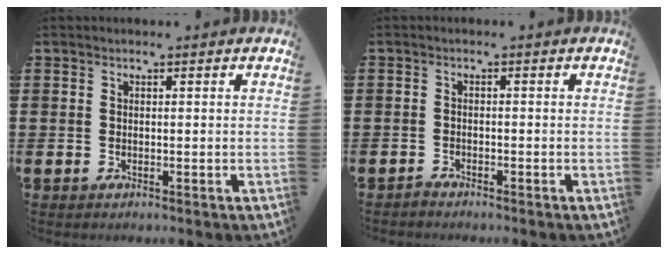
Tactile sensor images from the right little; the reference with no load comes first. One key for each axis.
{"total": 0.9, "fx": -0.9, "fy": 0.1, "fz": -0.1, "tx": -0.001, "ty": 0.000, "tz": -0.019}